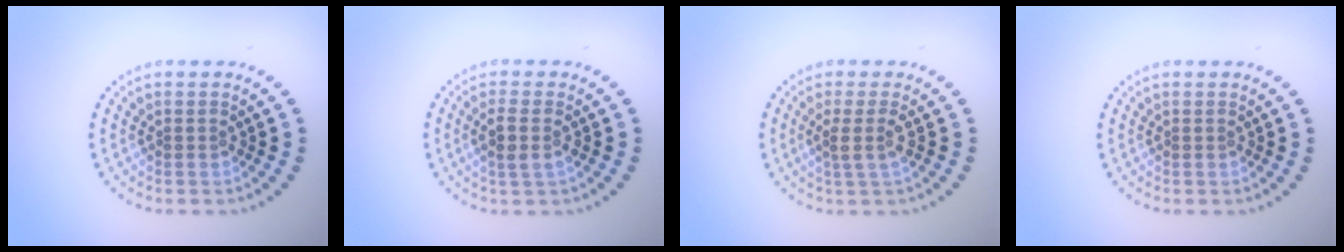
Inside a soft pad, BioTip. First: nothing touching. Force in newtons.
{"total": 1.9, "press": 1.7, "slide": 0.8}
{"total": 1.9, "press": 1.3, "slide": 1.4}
{"total": 0.0}